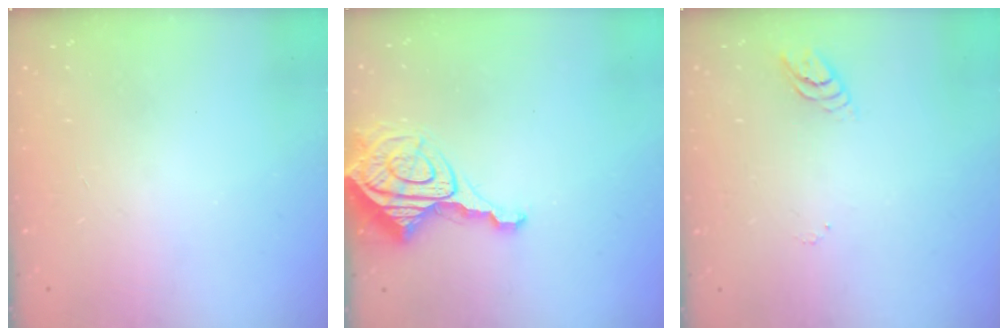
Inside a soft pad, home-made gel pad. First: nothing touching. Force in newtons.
{"total": 11.8, "press": 11.7, "slide": 1.2}
{"total": 3.4, "press": 3.4, "slide": 0.4}